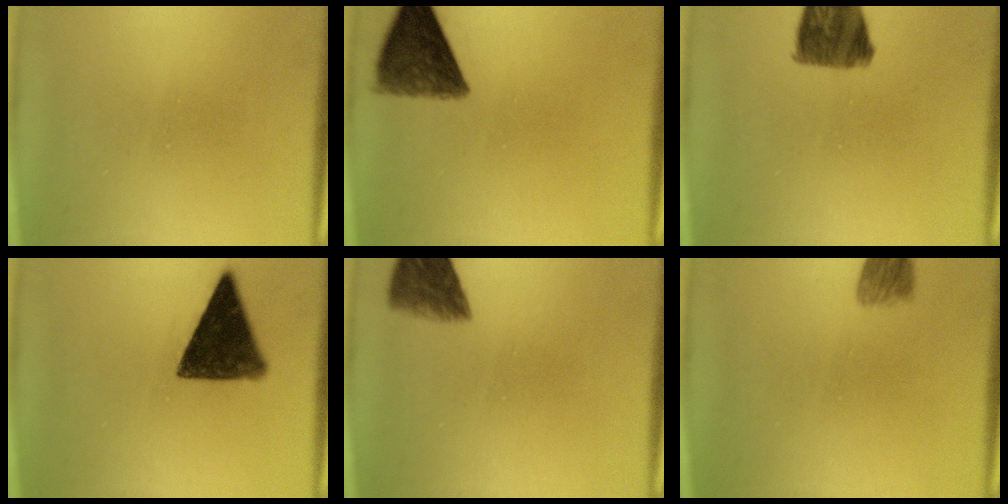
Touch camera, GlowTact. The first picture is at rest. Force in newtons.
{"total": 9.2}
{"total": 9.7}
{"total": 11.4}
{"total": 5.8}
{"total": 4.7}